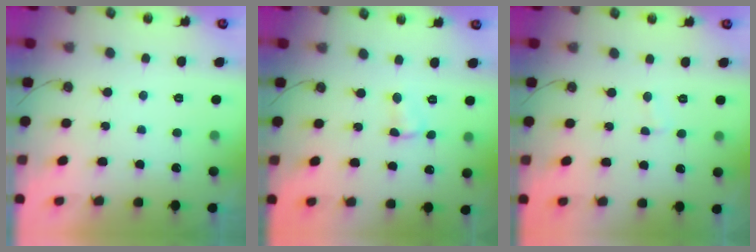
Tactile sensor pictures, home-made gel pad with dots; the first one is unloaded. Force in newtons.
{"total": 2.2, "press": 2.2, "slide": 0.4}
{"total": 2.0, "press": 2.0, "slide": 0.2}